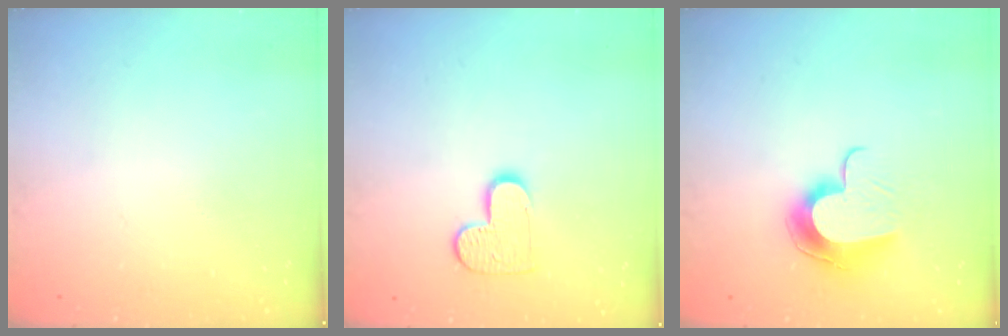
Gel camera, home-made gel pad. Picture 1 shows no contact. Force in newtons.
{"total": 9.2, "press": 9.2, "slide": 0.2}
{"total": 10.6, "press": 10.5, "slide": 0.4}